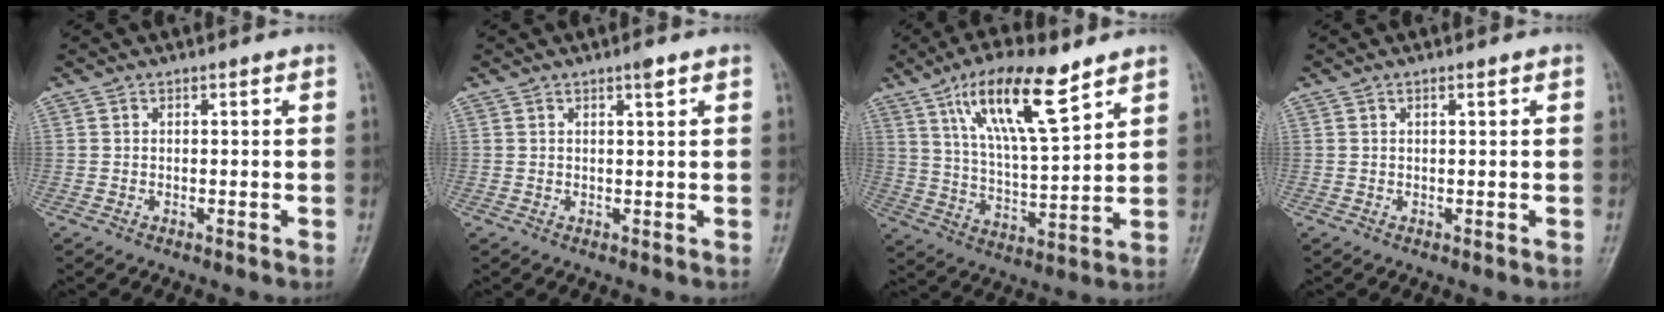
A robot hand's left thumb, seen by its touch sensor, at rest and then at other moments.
{"total": 1.4, "force": [0.9, 0.2, 1.1], "torque": [-0.016, -0.004, 0.014]}
{"total": 15.9, "force": [9.2, 4.5, 12.1], "torque": [-0.197, -0.038, 0.171]}
{"total": 0.6, "force": [0.3, 0.1, 0.5], "torque": [-0.009, 0.000, 0.005]}